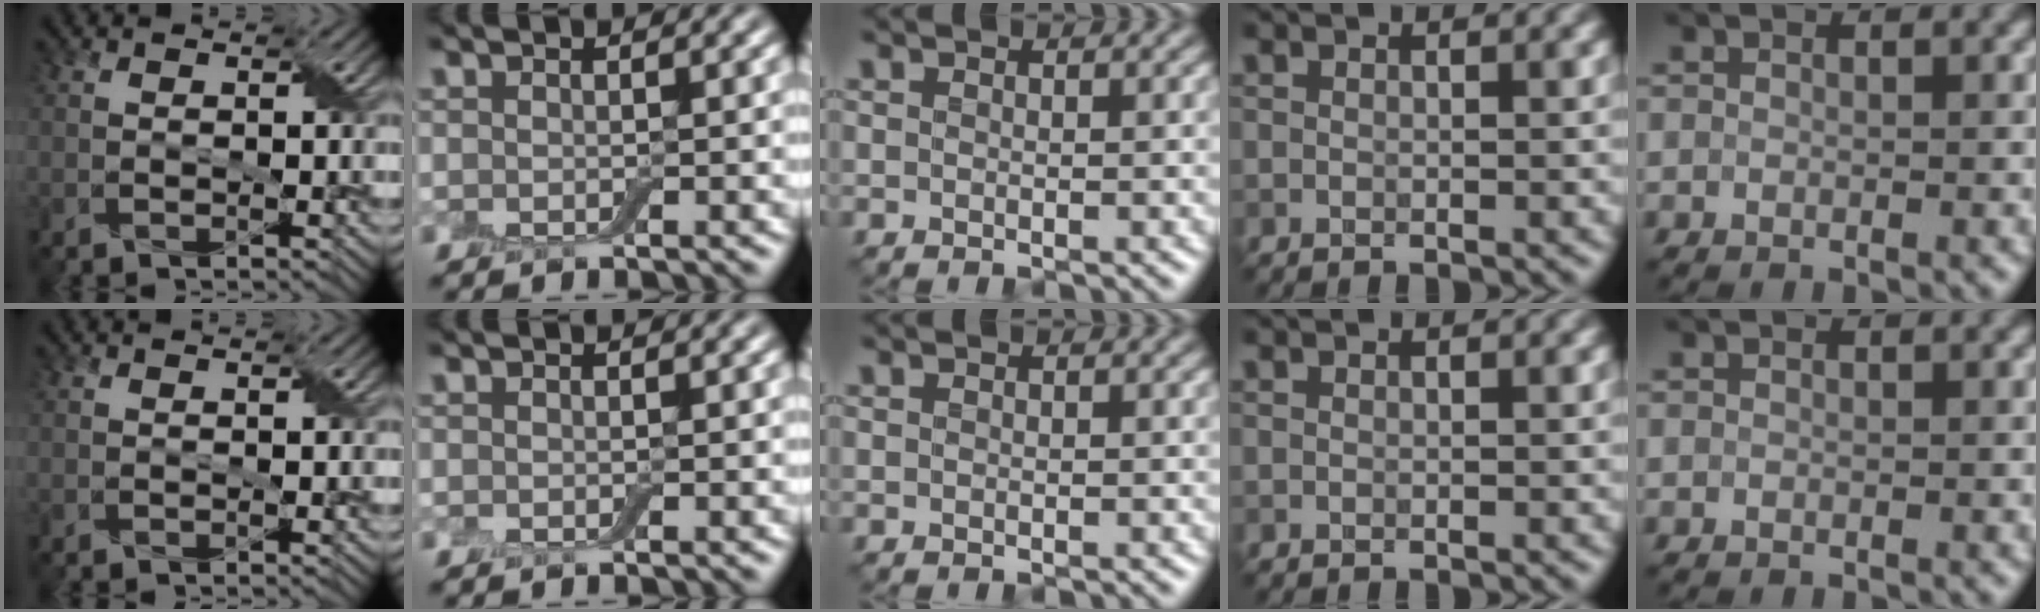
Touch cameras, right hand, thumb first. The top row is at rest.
{}